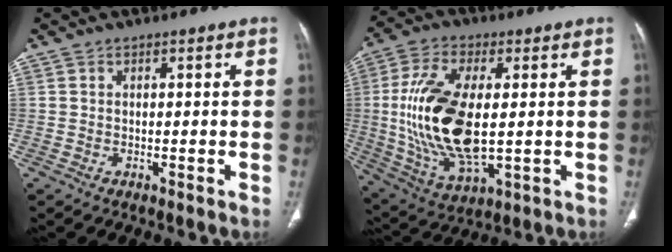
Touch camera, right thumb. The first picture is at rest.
{"total": 19.6, "force": [0.5, 9.0, 17.4], "torque": [-0.360, -0.014, 0.019]}